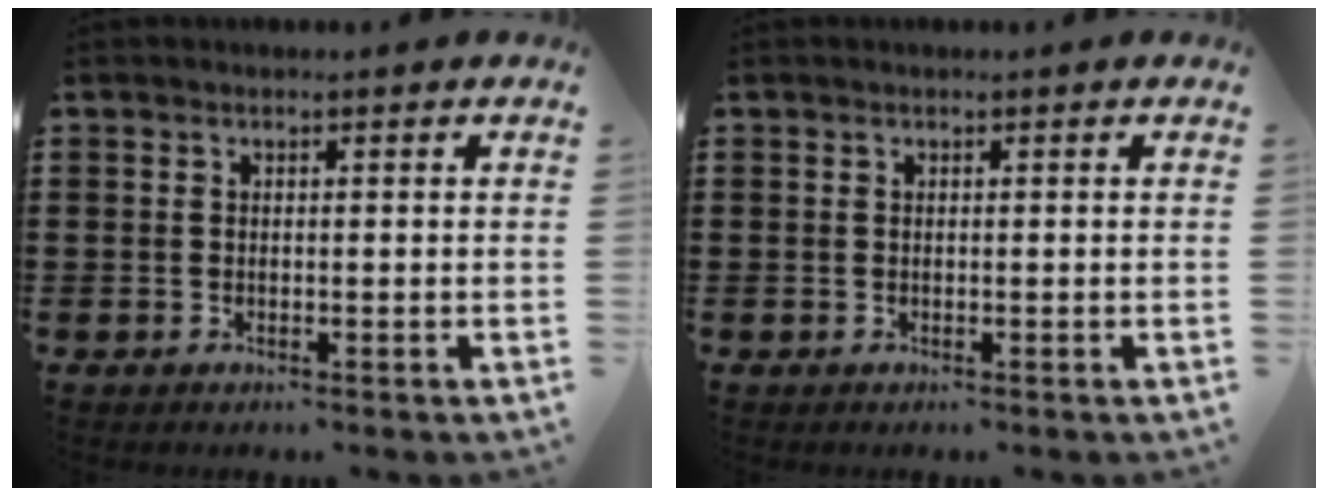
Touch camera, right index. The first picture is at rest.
{"total": 0.0}